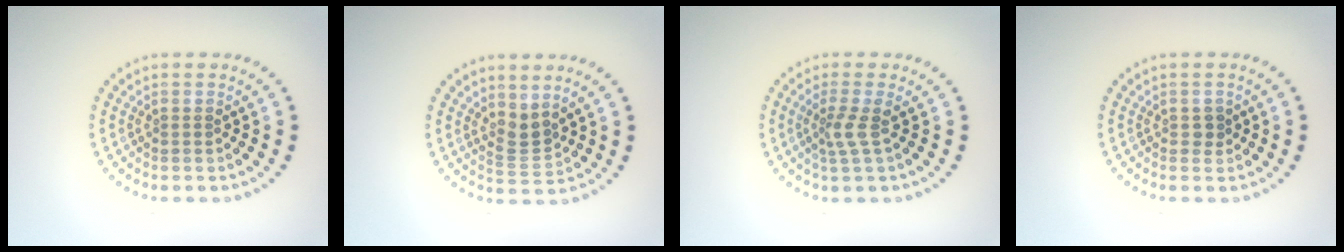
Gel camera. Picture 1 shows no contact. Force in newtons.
{"total": 2.1, "press": 1.4, "slide": 1.6}
{"total": 1.9, "press": 1.4, "slide": 1.3}
{"total": 1.0, "press": 0.9, "slide": 0.3}